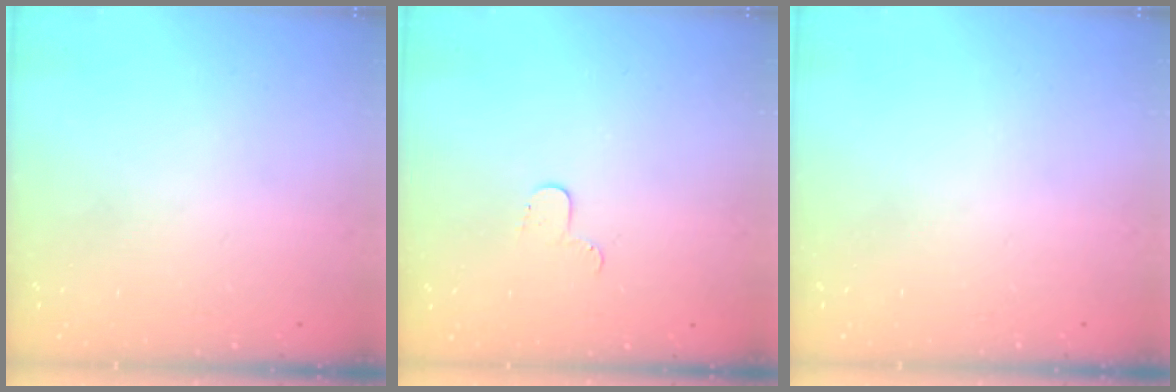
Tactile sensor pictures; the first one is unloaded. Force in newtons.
{"total": 4.2, "press": 4.2, "slide": 0.4}
{"total": 0.0}